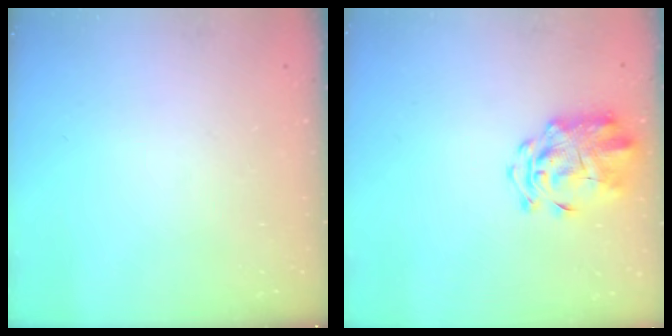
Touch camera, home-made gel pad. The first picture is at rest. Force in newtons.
{"total": 3.6, "press": 3.4, "slide": 1.3}